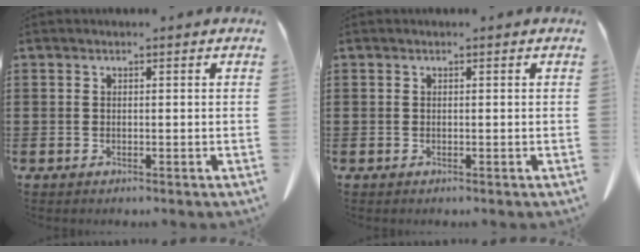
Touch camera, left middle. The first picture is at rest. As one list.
[{"total": 0.0}]